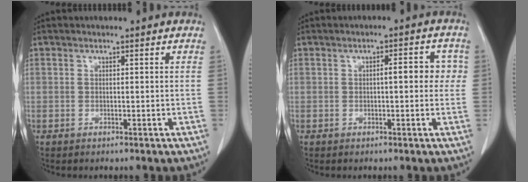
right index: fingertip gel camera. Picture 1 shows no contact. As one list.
[{"total": 4.1, "force": [0.3, 1.5, 3.7], "torque": [-0.045, 0.017, 0.002]}]